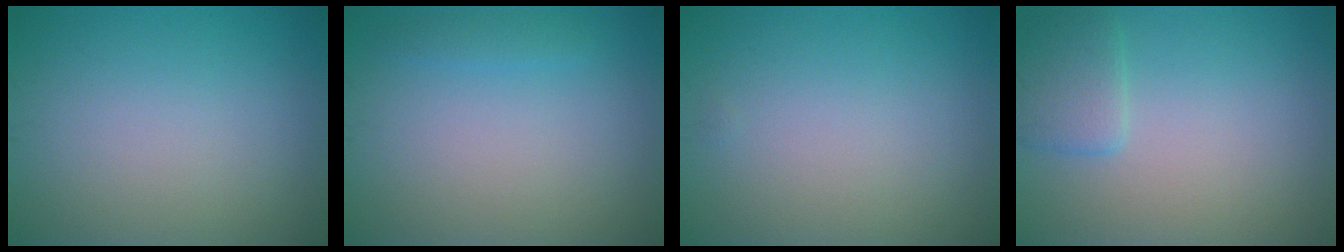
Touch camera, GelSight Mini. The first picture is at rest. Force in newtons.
{"total": 1.0, "press": 1.0, "slide": 0.1}
{"total": 0.0}
{"total": 2.4, "press": 2.3, "slide": 0.2}